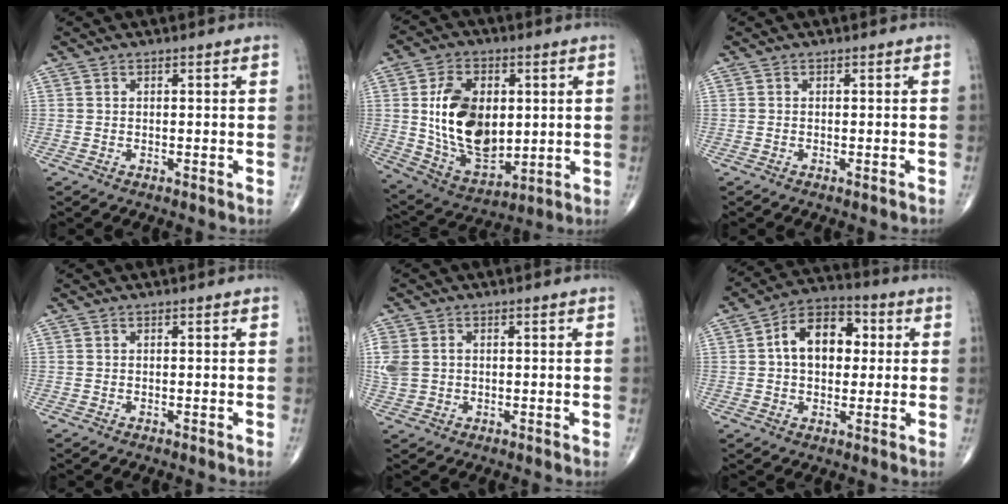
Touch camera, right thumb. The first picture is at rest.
{"total": 17.9, "force": [1.9, 11.4, 13.7], "torque": [-0.208, -0.016, 0.049]}
{"total": 0.5, "force": [-0.4, 0.1, 0.4], "torque": [-0.010, -0.001, -0.006]}
{"total": 0.0}
{"total": 6.4, "force": [0.6, 5.1, 3.8], "torque": [-0.106, 0.007, 0.020]}
{"total": 12.3, "force": [1.9, 8.1, 9.0], "torque": [-0.116, 0.021, 0.022]}